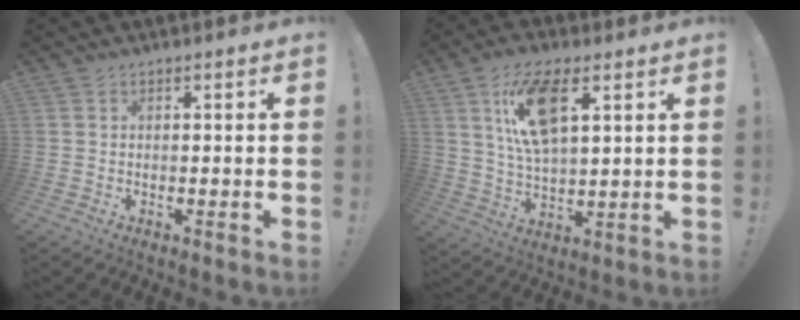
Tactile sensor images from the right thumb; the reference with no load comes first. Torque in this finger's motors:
{"motor_torque": [0.21, 0.89, 1.73, 0.46, 0.13]}